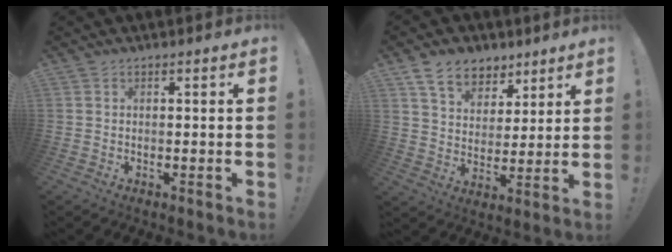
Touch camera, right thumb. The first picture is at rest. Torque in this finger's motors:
{"motor_torque": [1.08, 1.25, 0.45, 0.62, 0.00]}